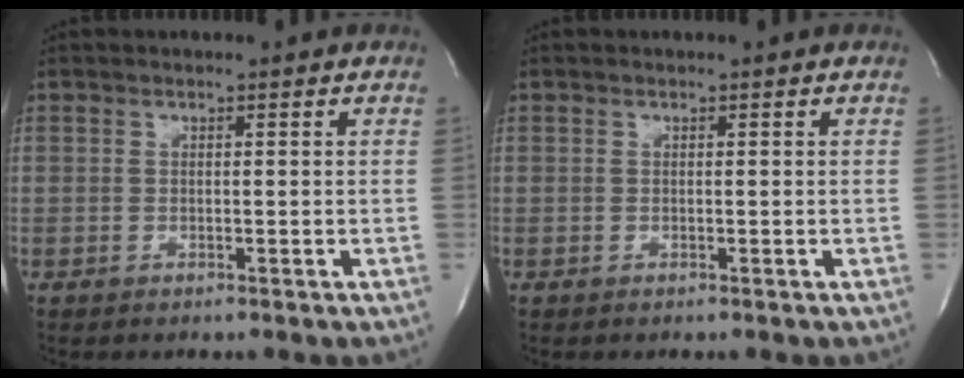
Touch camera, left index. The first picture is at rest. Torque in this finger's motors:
{"motor_torque": [0.00, 0.00, -0.01, 0.00]}